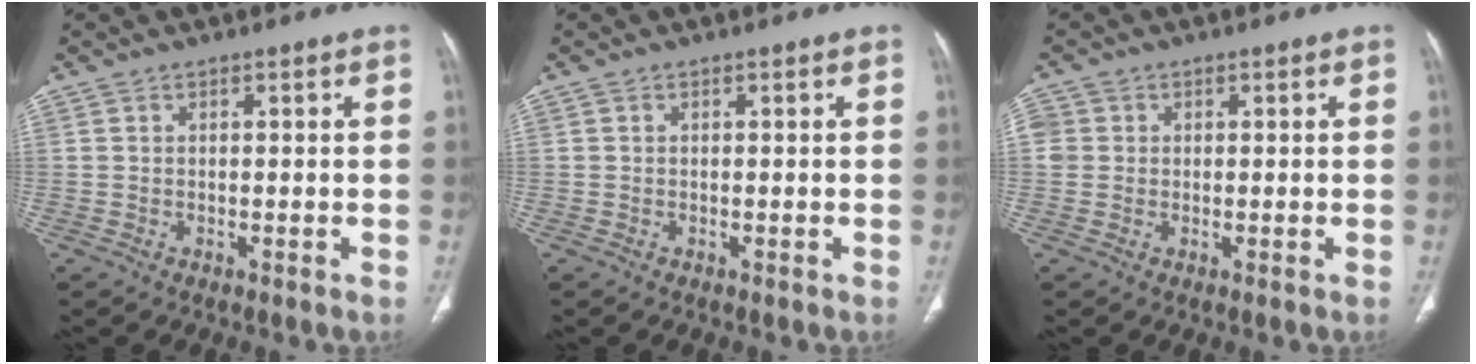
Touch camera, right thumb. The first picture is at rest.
{"total": 0.0}
{"total": 3.5, "force": [0.4, 3.3, 1.1], "torque": [-0.015, 0.009, 0.009]}